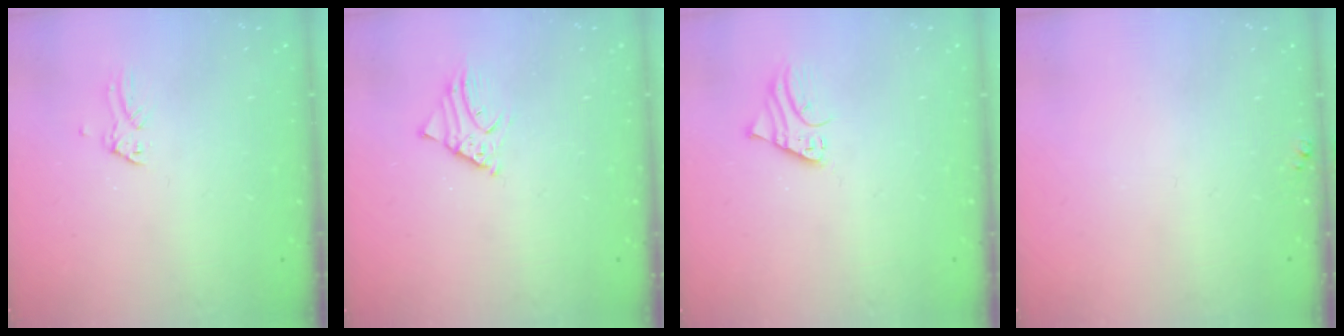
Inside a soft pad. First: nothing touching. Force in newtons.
{"total": 2.3, "press": 2.3, "slide": 0.2}
{"total": 1.9, "press": 1.9, "slide": 0.1}
{"total": 3.3, "press": 3.3, "slide": 0.4}